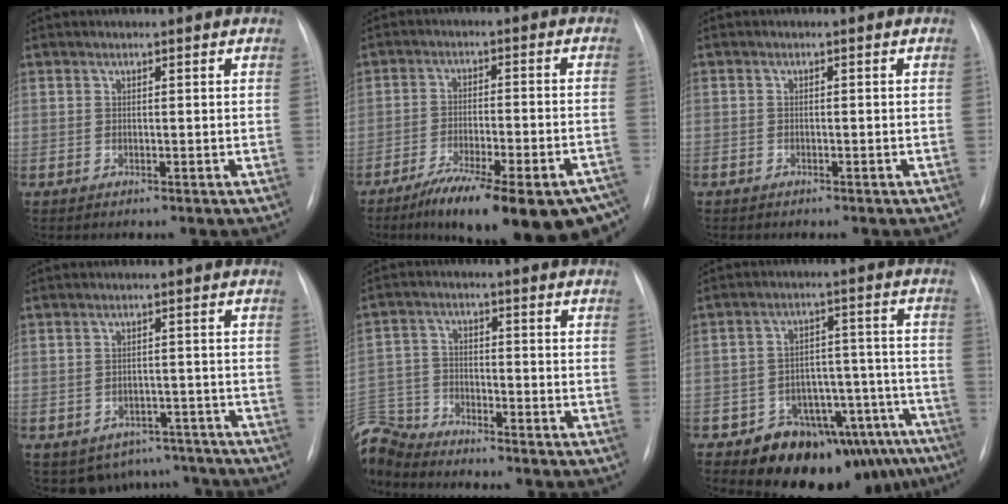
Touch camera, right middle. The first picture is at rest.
{"total": 21.8, "force": [-16.1, 4.6, 14.0], "torque": [-0.141, -0.005, -0.224]}
{"total": 1.1, "force": [-0.7, 0.8, 0.1], "torque": [-0.010, 0.002, -0.009]}
{"total": 8.0, "force": [-6.4, 4.9, 0.5], "torque": [0.008, 0.027, -0.071]}
{"total": 10.7, "force": [-10.1, 2.9, 1.9], "torque": [-0.056, 0.011, -0.194]}
{"total": 14.9, "force": [-11.7, 7.8, 5.1], "torque": [-0.021, 0.073, -0.145]}